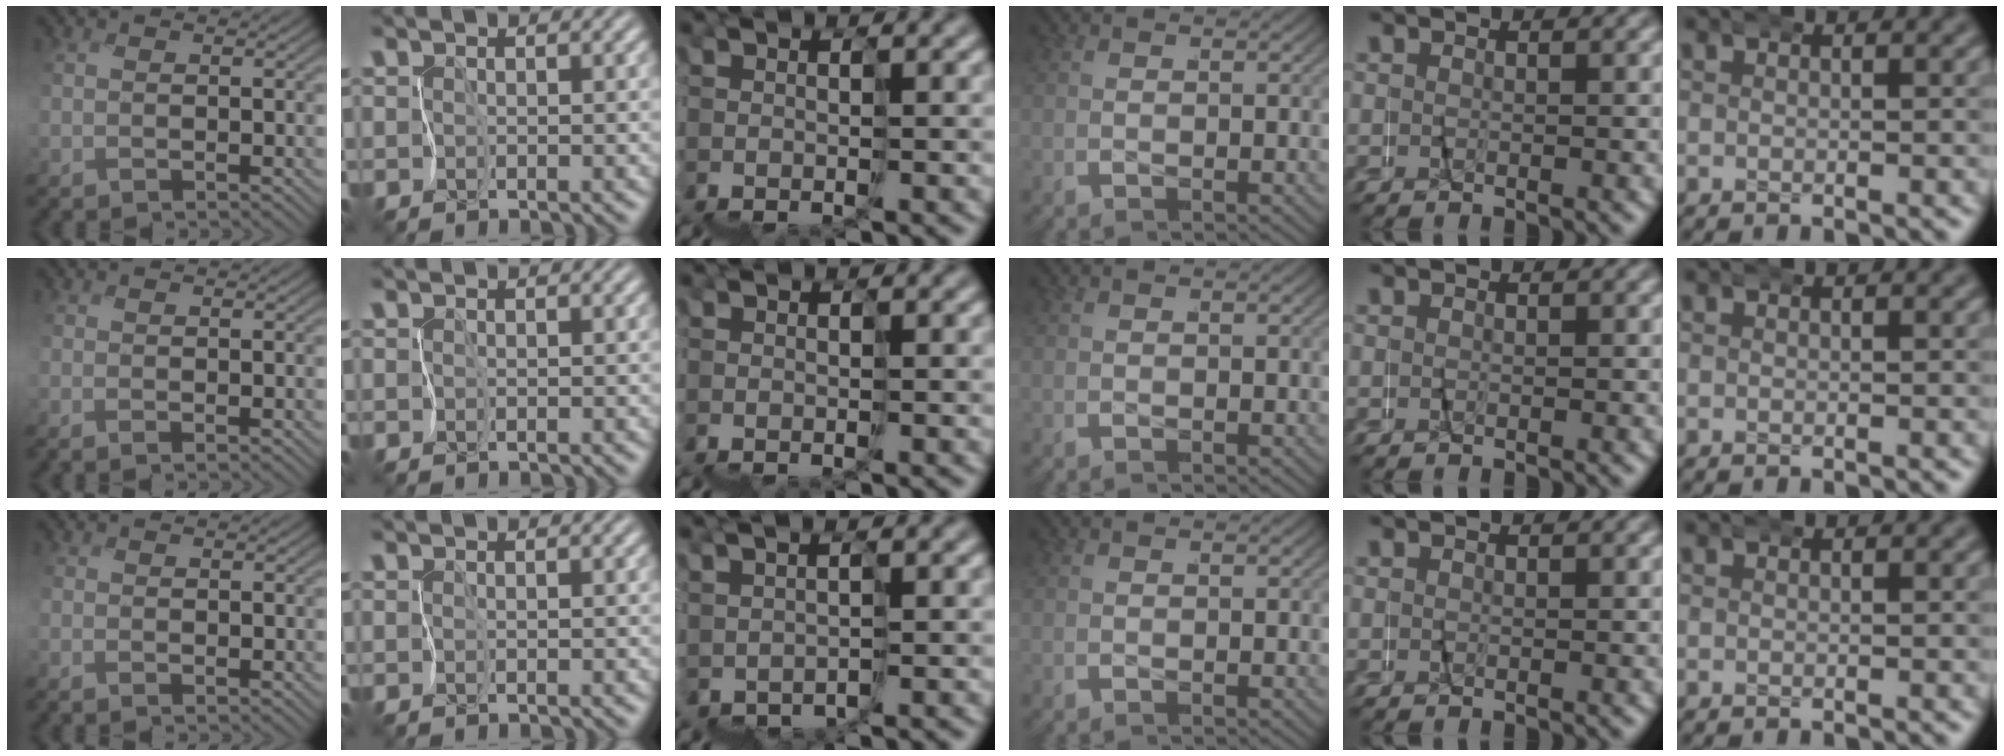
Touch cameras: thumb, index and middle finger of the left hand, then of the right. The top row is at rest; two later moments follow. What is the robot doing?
{"motion": "wrap", "object": "netting"}